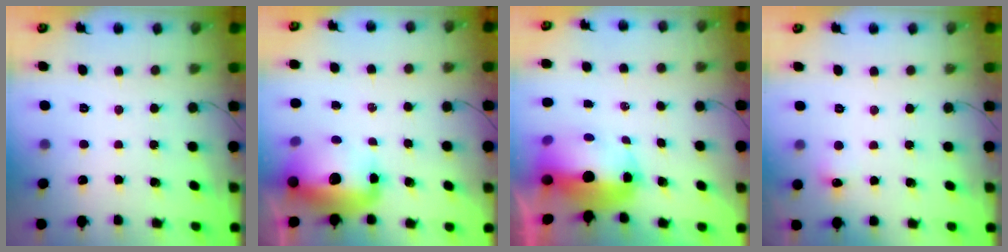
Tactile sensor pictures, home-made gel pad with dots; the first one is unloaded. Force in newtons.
{"total": 15.9, "press": 15.4, "slide": 3.8}
{"total": 12.5, "press": 12.3, "slide": 2.4}
{"total": 4.6, "press": 4.4, "slide": 1.3}